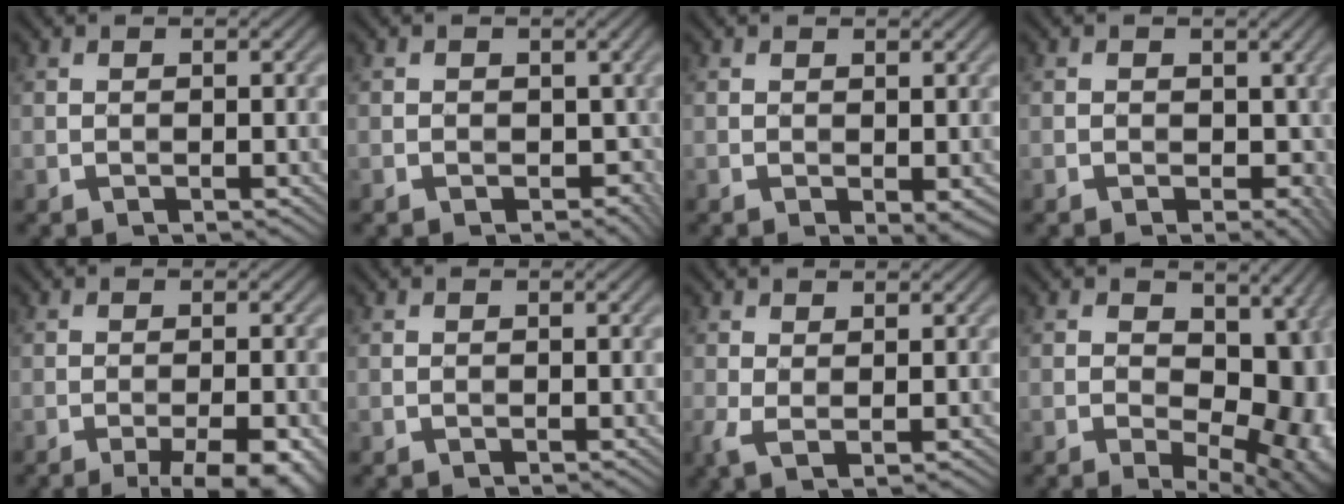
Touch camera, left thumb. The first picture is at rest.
{"total": 2.4, "force": [-0.4, 2.3, 0.6], "torque": [-0.005, -0.010, -0.004]}
{"total": 0.9, "force": [0.0, 0.5, 0.7], "torque": [-0.013, -0.004, 0.003]}
{"total": 3.8, "force": [-0.4, 3.0, 2.2], "torque": [-0.029, -0.014, -0.002]}
{"total": 5.8, "force": [-3.2, 1.2, 4.7], "torque": [-0.063, 0.006, -0.041]}
{"total": 0.0}
{"total": 2.3, "force": [0.5, 0.9, 2.0], "torque": [-0.059, -0.002, 0.009]}
{"total": 15.5, "force": [-1.2, 8.9, 12.6], "torque": [-0.126, -0.010, 0.008]}